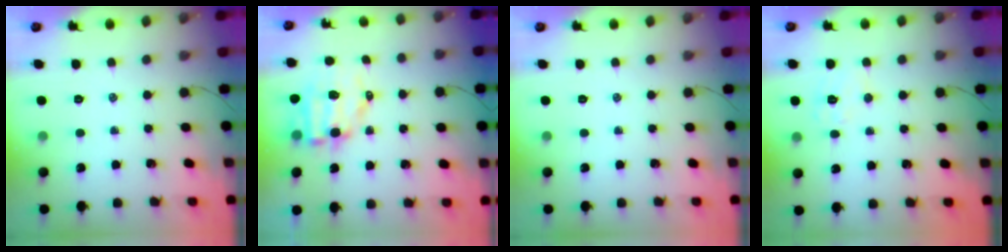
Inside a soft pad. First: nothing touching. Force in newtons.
{"total": 7.8, "press": 7.6, "slide": 1.9}
{"total": 0.0}
{"total": 6.9, "press": 6.8, "slide": 1.0}